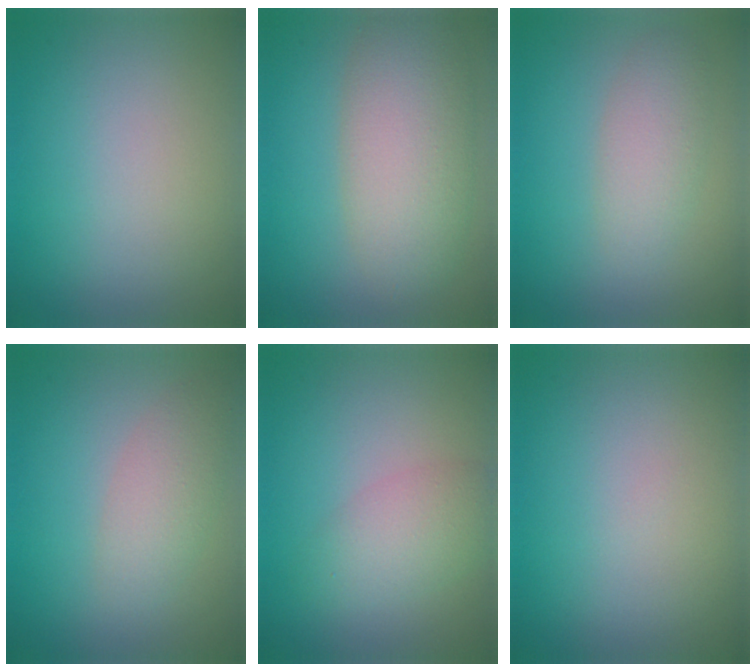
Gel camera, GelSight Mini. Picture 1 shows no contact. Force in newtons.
{"total": 7.0, "press": 7.0, "slide": 0.3}
{"total": 3.0, "press": 3.0, "slide": 0.1}
{"total": 2.8, "press": 2.8, "slide": 0.2}
{"total": 2.3, "press": 2.3, "slide": 0.2}
{"total": 0.0}